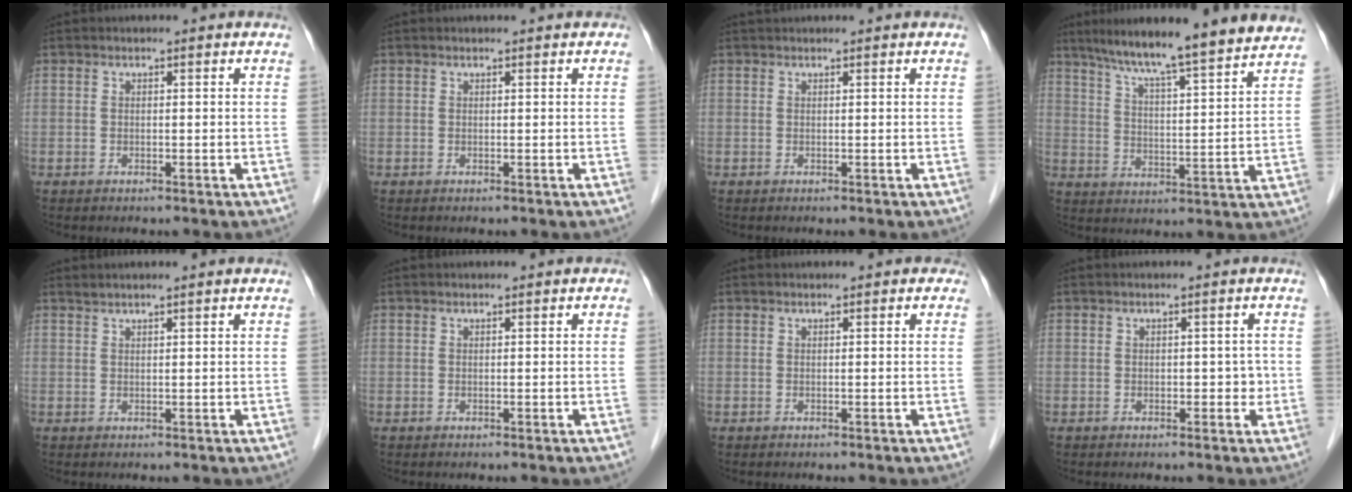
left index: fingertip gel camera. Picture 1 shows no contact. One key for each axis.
{"total": 0.5, "fx": 0.5, "fy": 0.1, "fz": 0.2, "tx": -0.006, "ty": 0.009, "tz": 0.007}
{"total": 1.3, "fx": 1.2, "fy": 0.1, "fz": 0.3, "tx": -0.005, "ty": 0.023, "tz": 0.026}
{"total": 17.4, "fx": 15.2, "fy": 0.1, "fz": 8.4, "tx": -0.130, "ty": 0.004, "tz": 0.213}
{"total": 1.5, "fx": 1.4, "fy": -0.3, "fz": 0.6, "tx": -0.013, "ty": 0.012, "tz": 0.031}
{"total": 0.0}
{"total": 0.5, "fx": 0.3, "fy": 0.4, "fz": 0.1, "tx": 0.000, "ty": 0.006, "tz": 0.003}
{"total": 1.5, "fx": -0.1, "fy": 1.1, "fz": 0.9, "tx": -0.006, "ty": 0.005, "tz": -0.002}